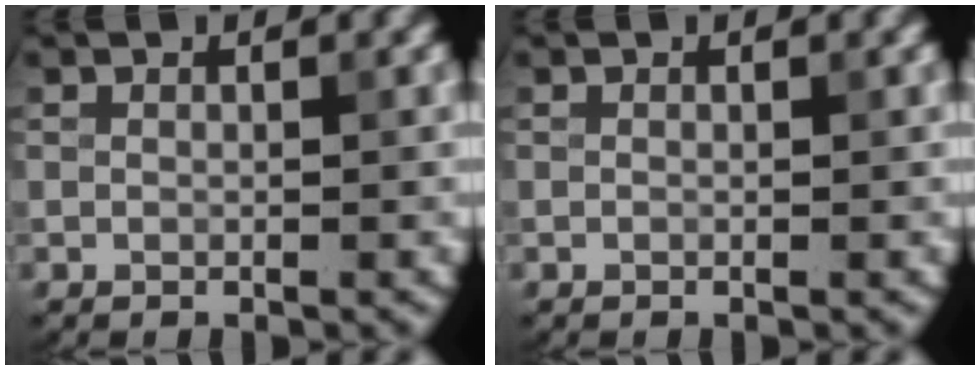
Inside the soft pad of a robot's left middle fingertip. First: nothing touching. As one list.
[{"total": 0.0}]